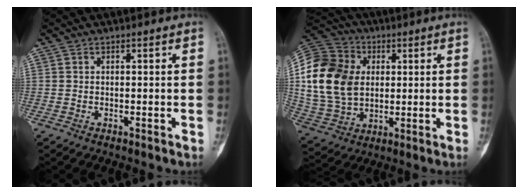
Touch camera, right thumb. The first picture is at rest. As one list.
[{"total": 21.3, "force": [3.1, 16.1, 13.6], "torque": [-0.267, 0.007, 0.064]}]